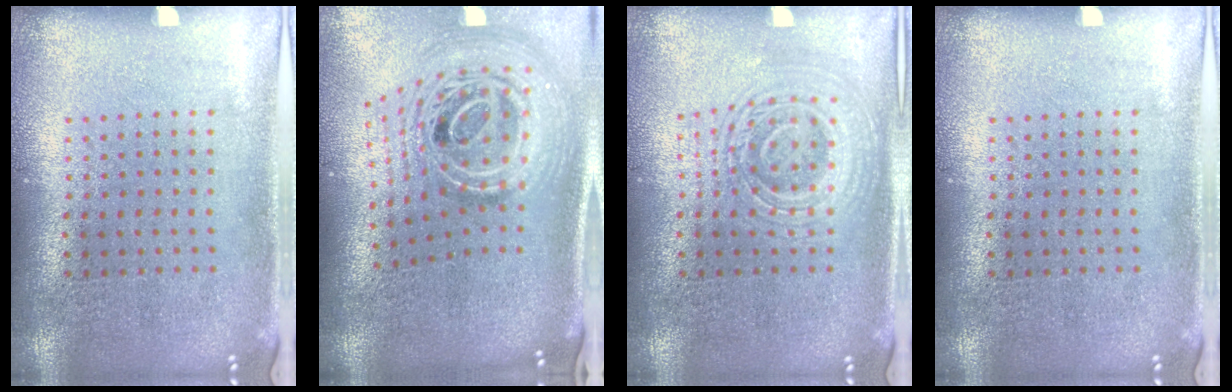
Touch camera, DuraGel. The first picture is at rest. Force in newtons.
{"total": 3.0, "press": 2.0, "slide": 2.3}
{"total": 2.7, "press": 2.7, "slide": 0.5}
{"total": 0.0}